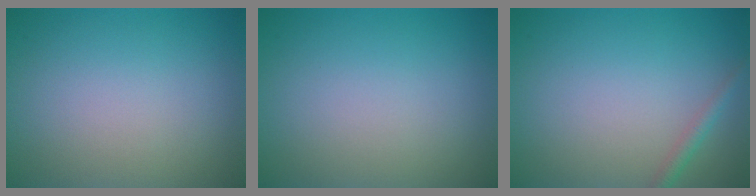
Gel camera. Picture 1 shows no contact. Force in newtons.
{"total": 0.0}
{"total": 1.3, "press": 1.3, "slide": 0.1}